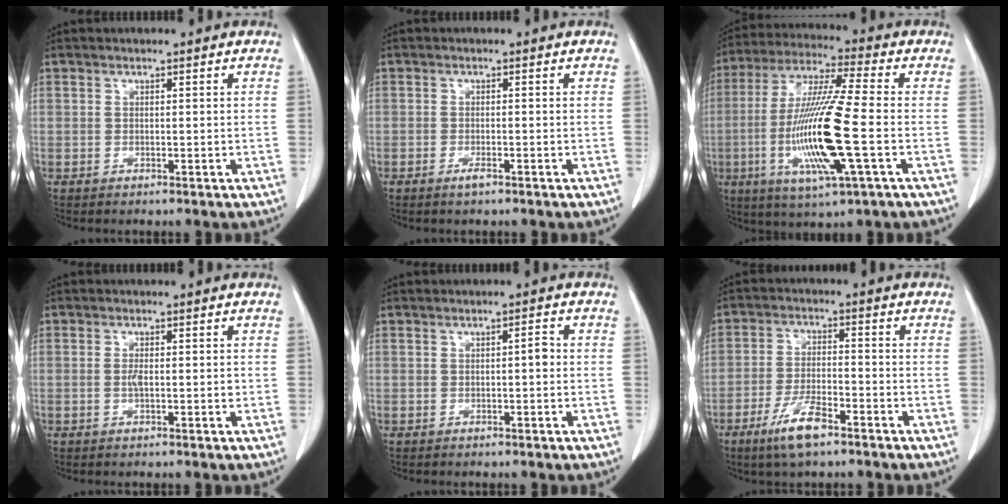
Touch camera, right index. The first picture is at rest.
{"total": 1.2, "force": [-0.8, 0.2, 0.9], "torque": [-0.020, -0.002, -0.013]}
{"total": 16.9, "force": [-3.6, 0.8, 16.5], "torque": [-0.340, -0.017, -0.071]}
{"total": 1.9, "force": [-0.2, 0.6, 1.8], "torque": [-0.038, -0.001, -0.004]}
{"total": 1.4, "force": [-0.1, 0.4, 1.3], "torque": [-0.019, 0.004, -0.001]}
{"total": 7.2, "force": [-4.7, 1.6, 5.2], "torque": [-0.109, -0.009, -0.085]}